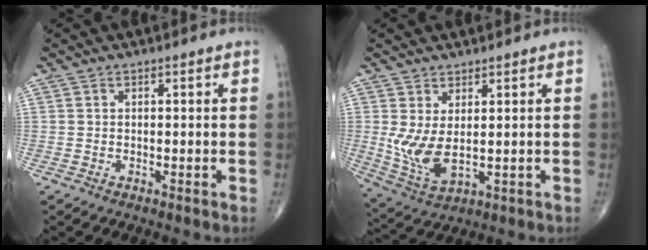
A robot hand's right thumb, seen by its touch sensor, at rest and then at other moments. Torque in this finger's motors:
{"motor_torque": [1.22, 1.45, -0.05, -0.16, 0.17]}